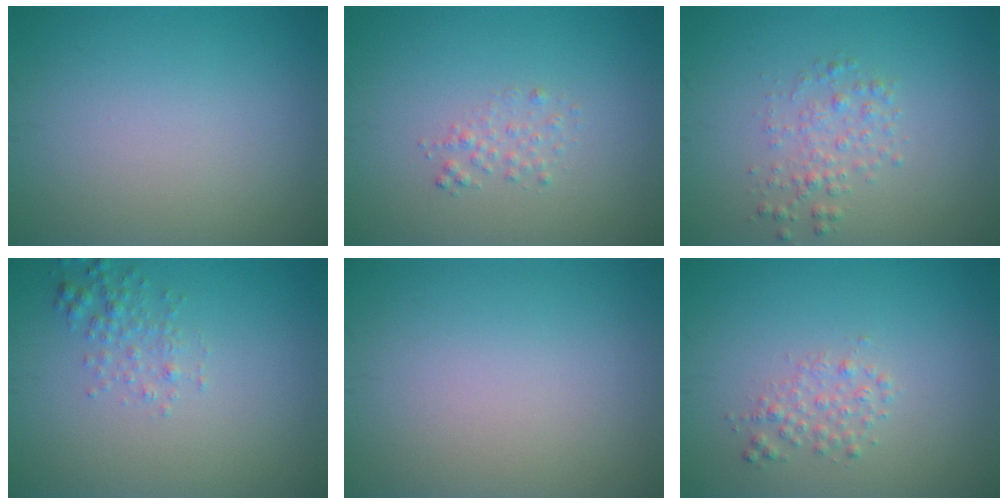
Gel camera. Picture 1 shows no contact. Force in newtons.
{"total": 1.2, "press": 1.2, "slide": 0.0}
{"total": 1.9, "press": 1.9, "slide": 0.0}
{"total": 1.6, "press": 1.6, "slide": 0.1}
{"total": 0.0}
{"total": 1.6, "press": 1.6, "slide": 0.1}